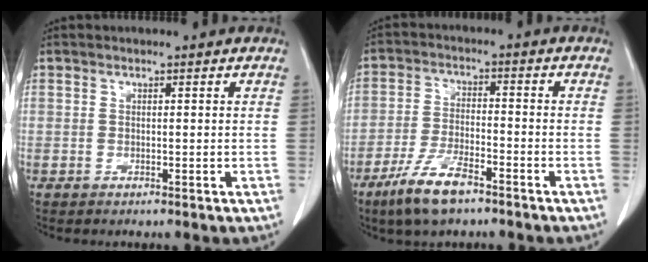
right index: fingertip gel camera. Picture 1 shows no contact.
{"total": 8.6, "force": [-5.9, 2.0, 5.9], "torque": [-0.121, -0.012, -0.109]}